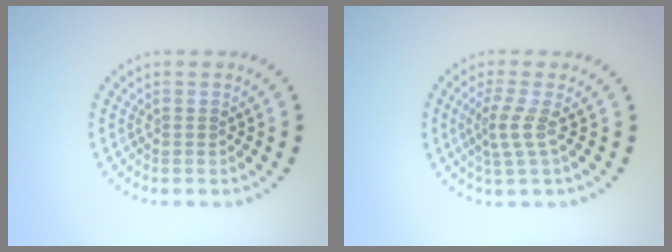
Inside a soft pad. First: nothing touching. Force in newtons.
{"total": 2.3, "press": 1.5, "slide": 1.7}